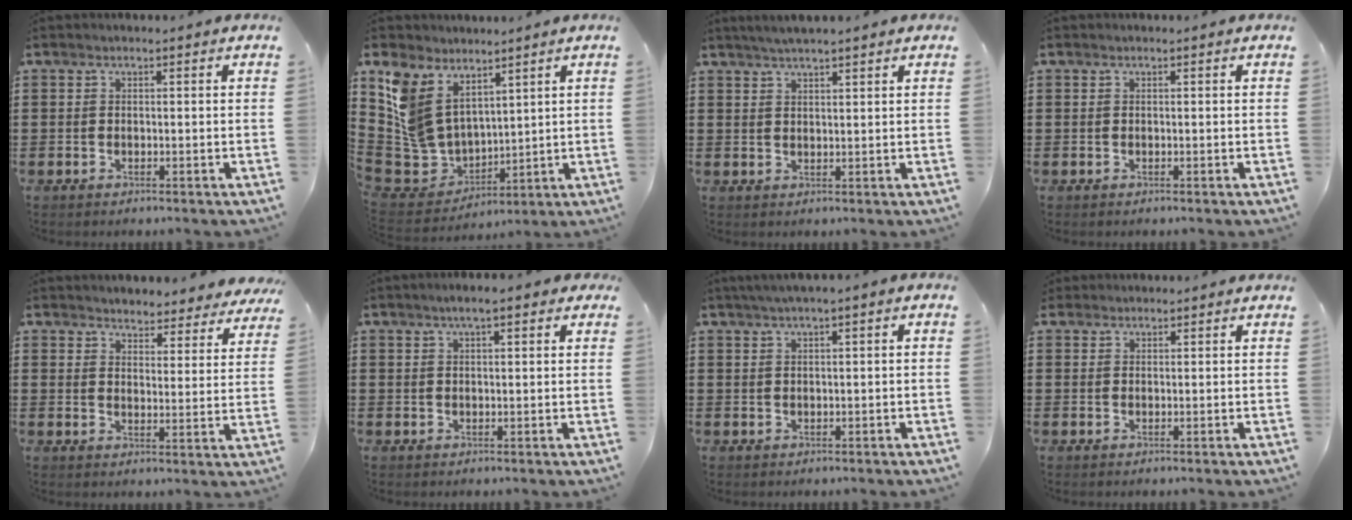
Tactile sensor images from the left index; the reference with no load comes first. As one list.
[{"total": 9.6, "force": [4.8, 6.8, 4.8], "torque": [-0.156, -0.025, 0.092]}, {"total": 2.3, "force": [2.0, -0.1, 1.1], "torque": [-0.025, 0.002, 0.037]}, {"total": 0.0}, {"total": 4.0, "force": [4.0, 0.2, 0.0], "torque": [-0.013, -0.026, 0.069]}, {"total": 2.9, "force": [1.6, 0.5, 2.4], "torque": [-0.050, 0.004, 0.026]}, {"total": 1.5, "force": [0.5, -0.1, 1.4], "torque": [-0.024, -0.002, 0.010]}, {"total": 1.1, "force": [1.0, 0.4, 0.0], "torque": [-0.004, 0.002, 0.021]}]